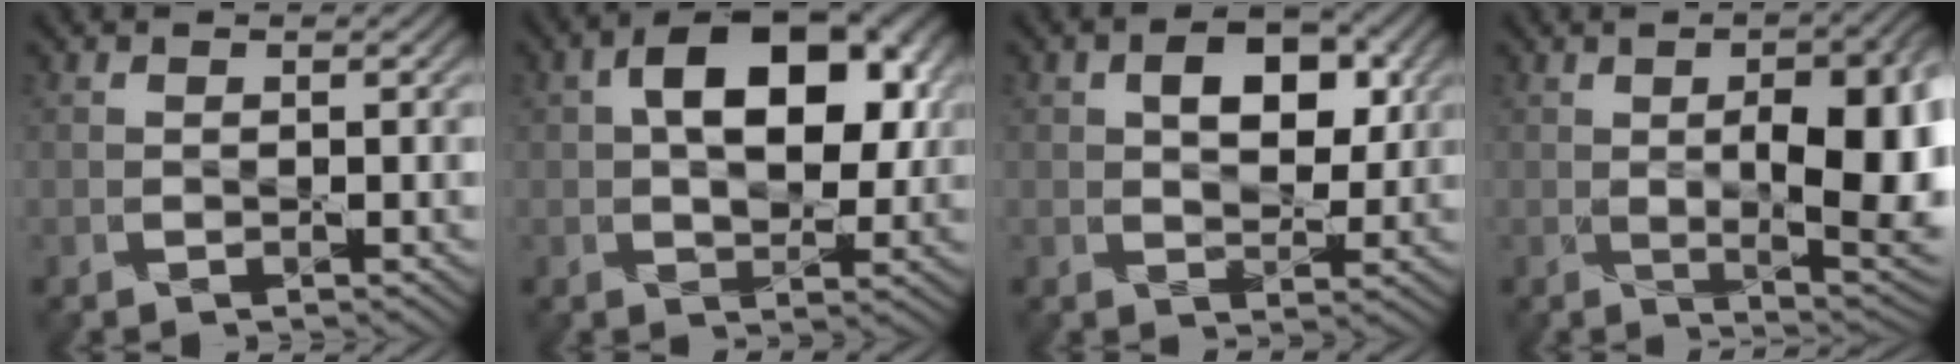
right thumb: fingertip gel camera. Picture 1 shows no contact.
{"total": 12.1, "force": [2.5, 6.9, 9.7], "torque": [-0.150, 0.005, 0.032]}
{"total": 6.3, "force": [1.8, 3.7, 4.7], "torque": [-0.073, -0.001, 0.021]}
{"total": 13.8, "force": [0.0, 5.2, 12.8], "torque": [-0.164, 0.003, 0.006]}